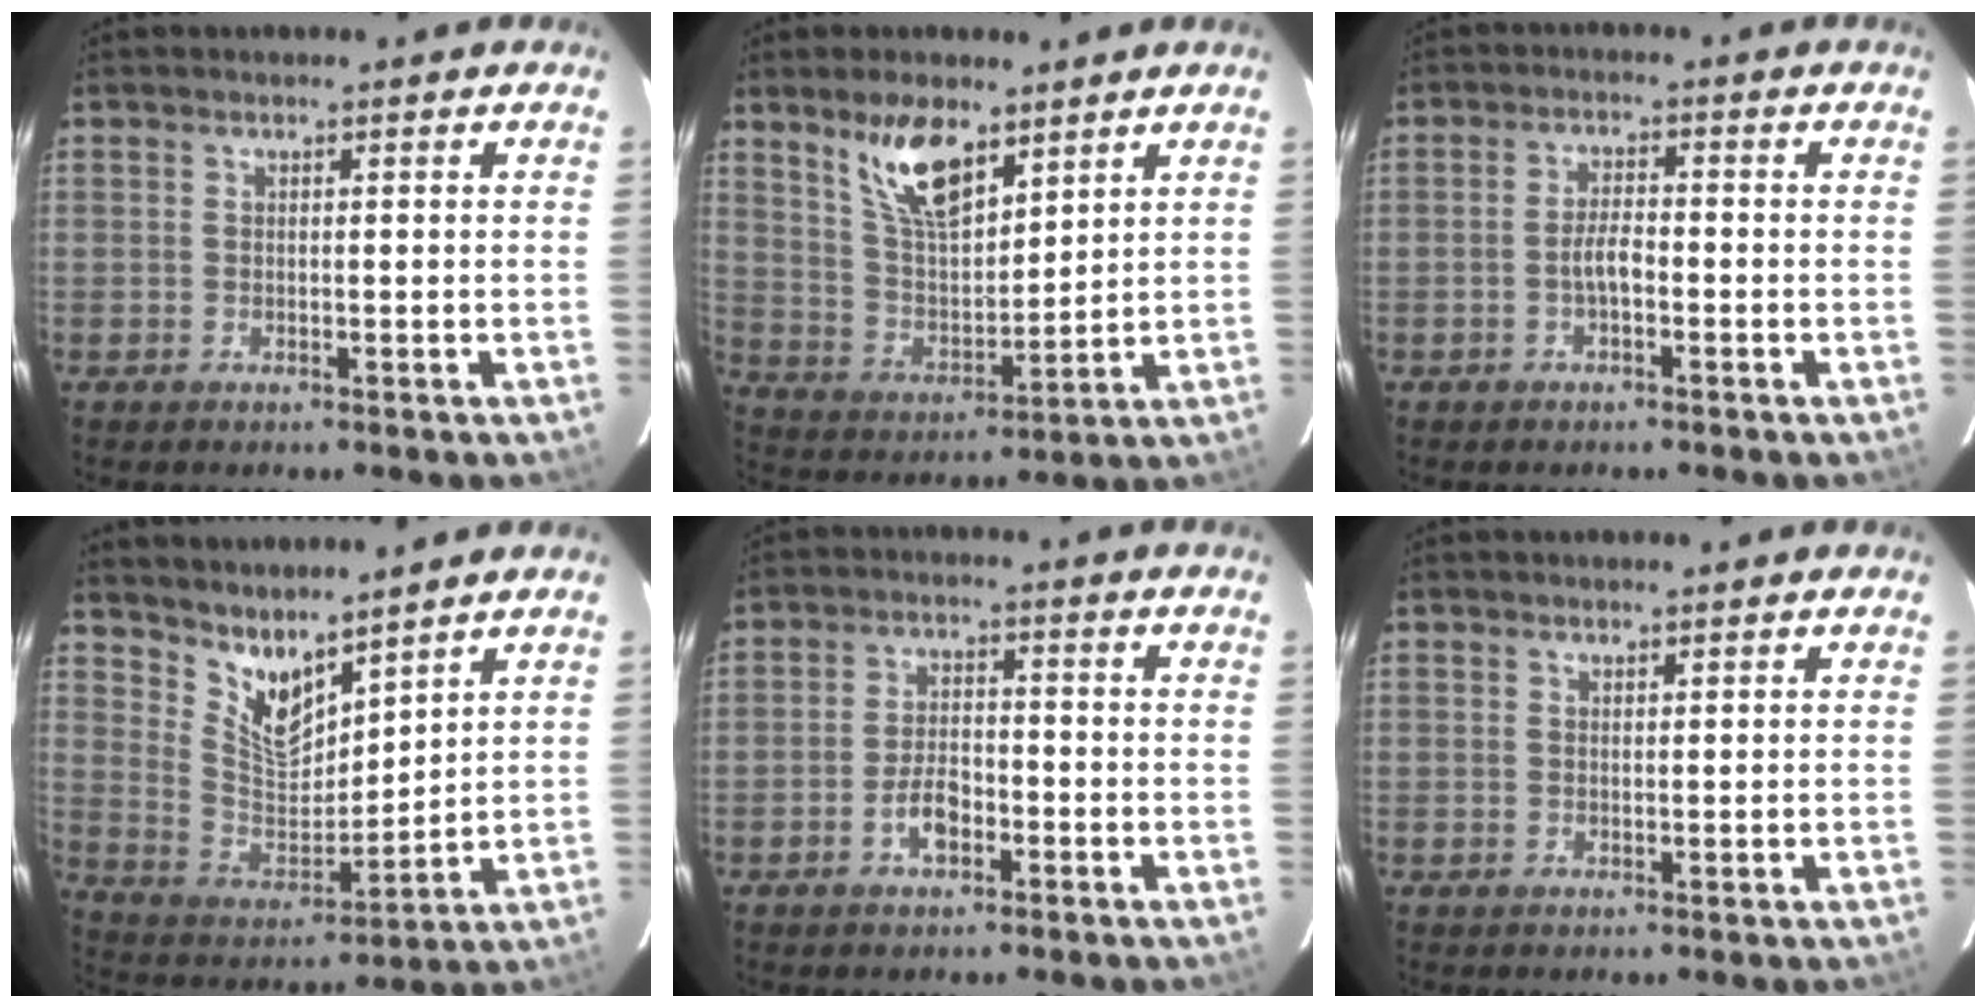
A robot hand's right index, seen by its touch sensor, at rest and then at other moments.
{"total": 11.5, "force": [7.5, 4.4, 7.6], "torque": [-0.136, 0.004, 0.151]}
{"total": 3.0, "force": [-1.4, 1.0, 2.5], "torque": [-0.052, 0.007, -0.026]}
{"total": 10.1, "force": [8.3, 3.1, 4.8], "torque": [-0.093, -0.013, 0.167]}
{"total": 5.0, "force": [-2.6, 2.5, 3.4], "torque": [-0.073, 0.007, -0.044]}
{"total": 0.8, "force": [0.7, 0.1, 0.2], "torque": [-0.006, 0.000, 0.012]}